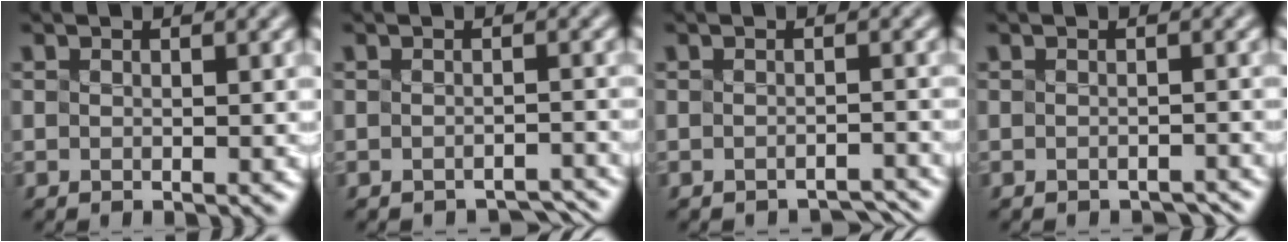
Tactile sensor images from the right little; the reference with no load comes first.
{"total": 1.8, "force": [-1.8, 0.2, 0.2], "torque": [0.002, 0.001, -0.021]}
{"total": 1.9, "force": [-1.9, 0.1, 0.2], "torque": [0.003, 0.003, -0.022]}
{"total": 1.2, "force": [-1.2, 0.2, 0.2], "torque": [-0.001, 0.000, -0.014]}